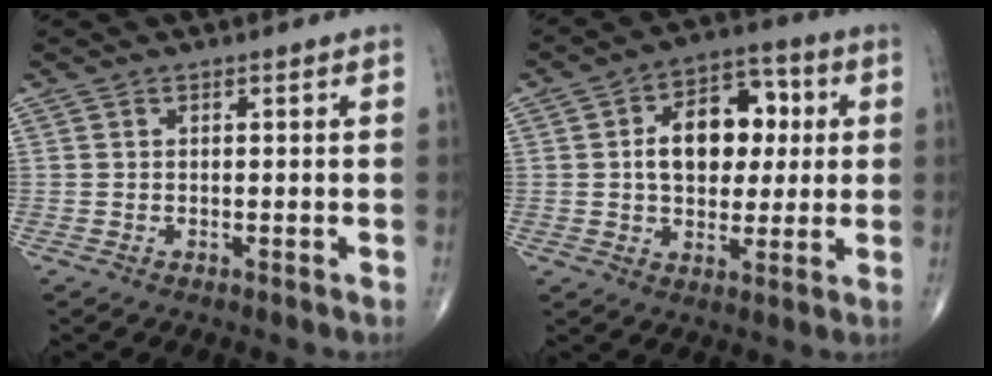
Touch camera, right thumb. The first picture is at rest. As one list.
[{"total": 13.9, "force": [1.9, 9.3, 10.2], "torque": [-0.112, 0.019, 0.024]}]